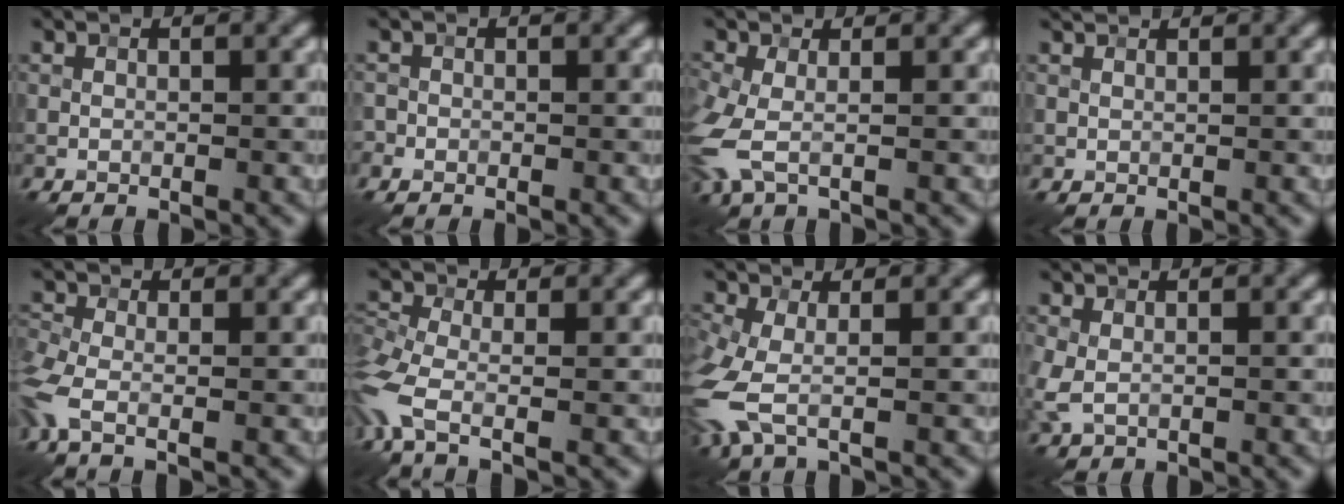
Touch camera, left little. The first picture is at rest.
{"total": 0.7, "force": [-0.4, 0.6, -0.1], "torque": [0.007, -0.004, -0.010]}
{"total": 4.0, "force": [-0.6, 2.2, 3.2], "torque": [-0.100, -0.010, -0.017]}
{"total": 1.5, "force": [1.4, 0.4, 0.3], "torque": [-0.014, 0.004, 0.022]}
{"total": 4.0, "force": [-1.6, 1.7, 3.3], "torque": [-0.092, -0.013, -0.042]}
{"total": 5.5, "force": [-2.4, 2.2, 4.4], "torque": [-0.115, -0.017, -0.062]}
{"total": 5.3, "force": [-1.3, 2.7, 4.4], "torque": [-0.134, -0.018, -0.034]}
{"total": 2.3, "force": [-0.3, 1.6, 1.6], "torque": [-0.049, -0.007, -0.007]}